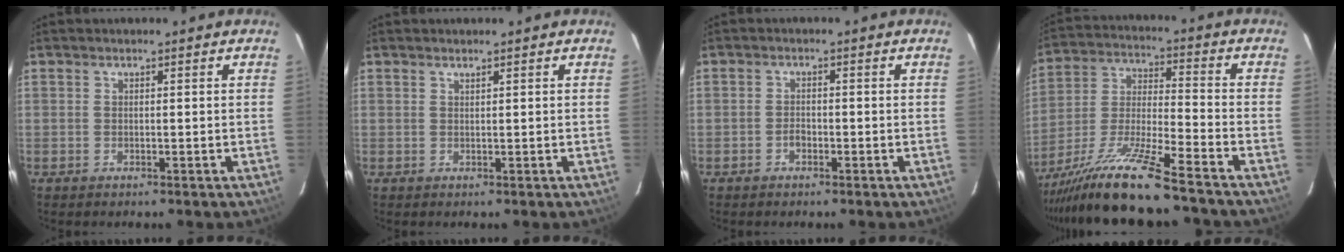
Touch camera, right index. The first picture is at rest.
{"total": 0.5, "force": [0.5, -0.1, 0.2], "torque": [-0.007, -0.003, 0.008]}
{"total": 1.5, "force": [-0.9, 1.0, 0.7], "torque": [-0.015, 0.004, -0.016]}
{"total": 17.2, "force": [-14.0, 0.4, 10.0], "torque": [-0.203, -0.028, -0.257]}